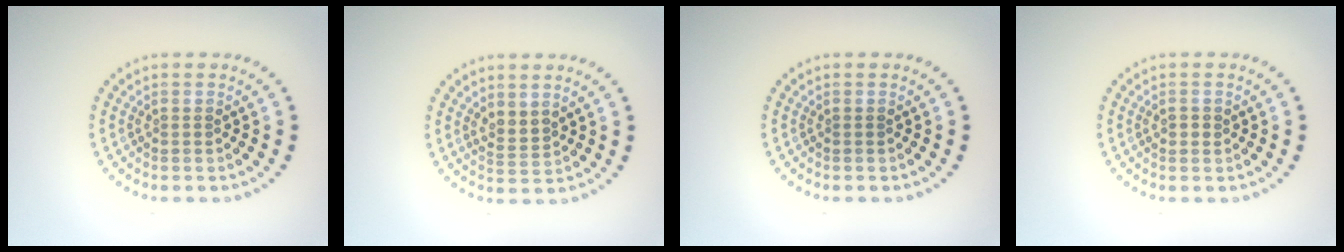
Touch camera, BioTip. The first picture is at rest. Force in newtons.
{"total": 1.7, "press": 1.4, "slide": 1.0}
{"total": 0.0}
{"total": 0.8, "press": 0.8, "slide": 0.3}